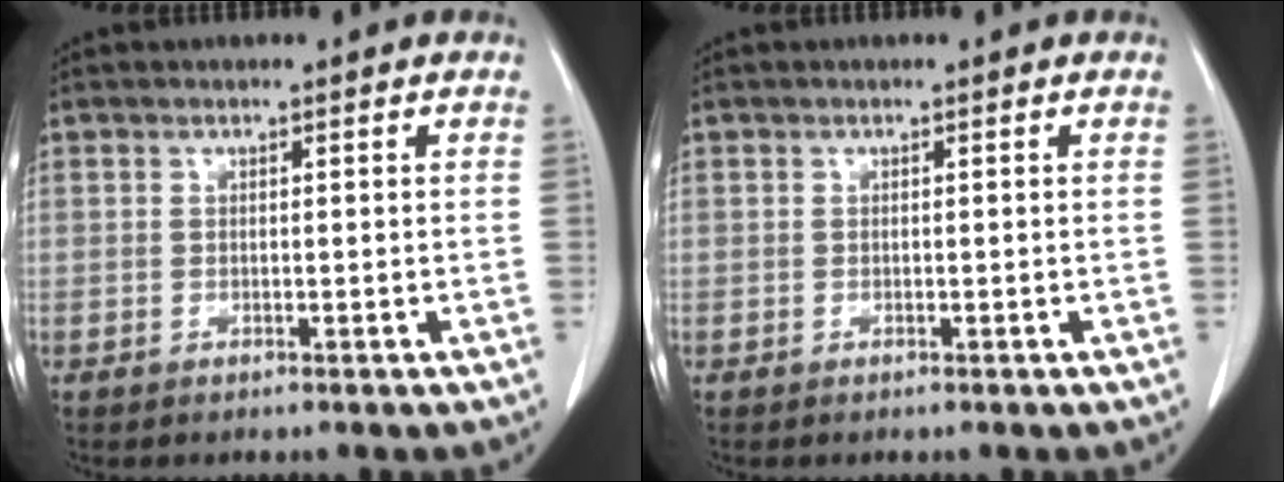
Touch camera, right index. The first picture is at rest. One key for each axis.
{"total": 0.0}